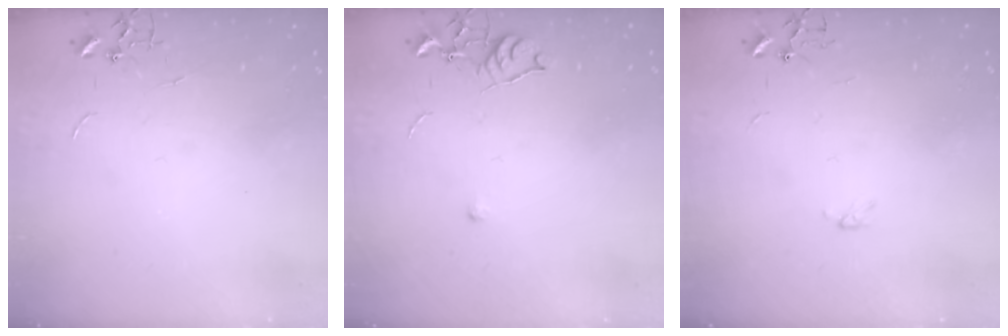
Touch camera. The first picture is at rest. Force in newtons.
{"total": 5.9, "press": 5.8, "slide": 0.8}
{"total": 2.3, "press": 2.3, "slide": 0.4}